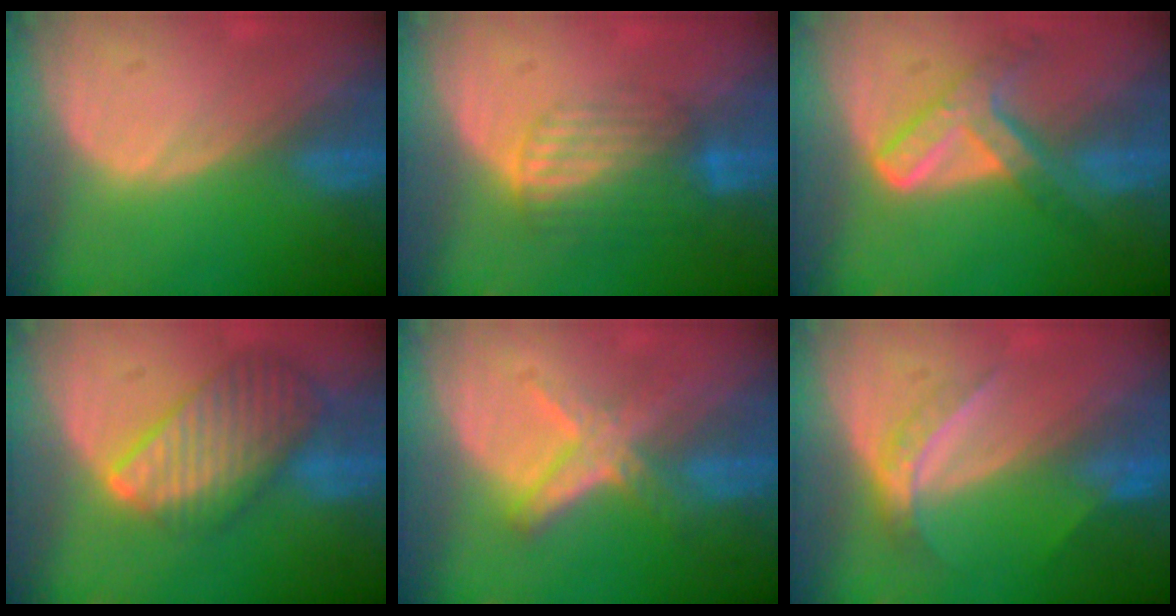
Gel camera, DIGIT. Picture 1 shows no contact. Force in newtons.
{"total": 7.0, "press": 5.9, "slide": 3.8}
{"total": 7.6, "press": 6.3, "slide": 4.3}
{"total": 9.8, "press": 8.5, "slide": 4.8}
{"total": 5.6, "press": 5.4, "slide": 1.8}
{"total": 4.6, "press": 4.1, "slide": 2.2}